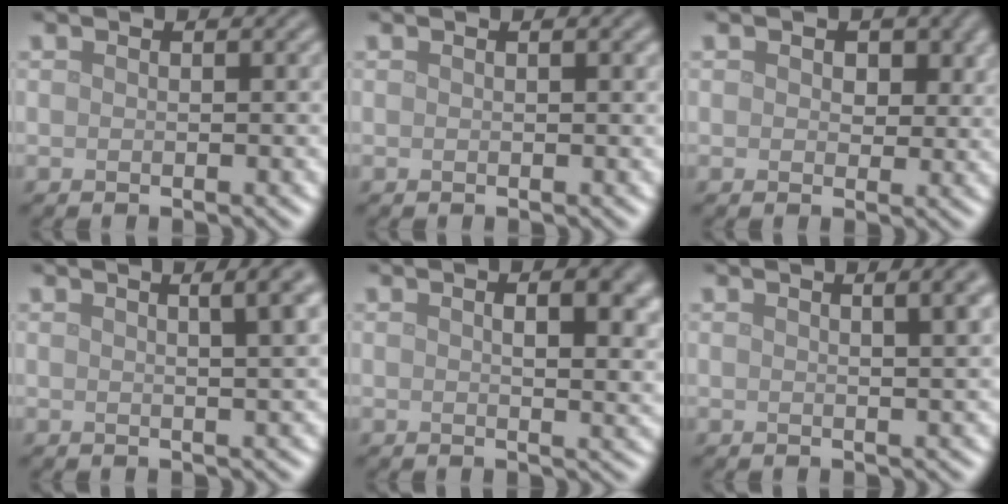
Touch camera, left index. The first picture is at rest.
{"total": 0.5, "force": [0.3, 0.1, 0.5], "torque": [-0.004, 0.002, 0.003]}
{"total": 2.7, "force": [1.0, 1.9, 1.6], "torque": [-0.026, -0.004, 0.008]}
{"total": 6.1, "force": [2.6, 2.4, 4.9], "torque": [-0.029, 0.035, 0.004]}
{"total": 6.0, "force": [1.7, 2.6, 5.1], "torque": [-0.041, 0.005, 0.024]}
{"total": 4.9, "force": [2.2, 1.9, 4.0], "torque": [-0.024, 0.022, 0.007]}